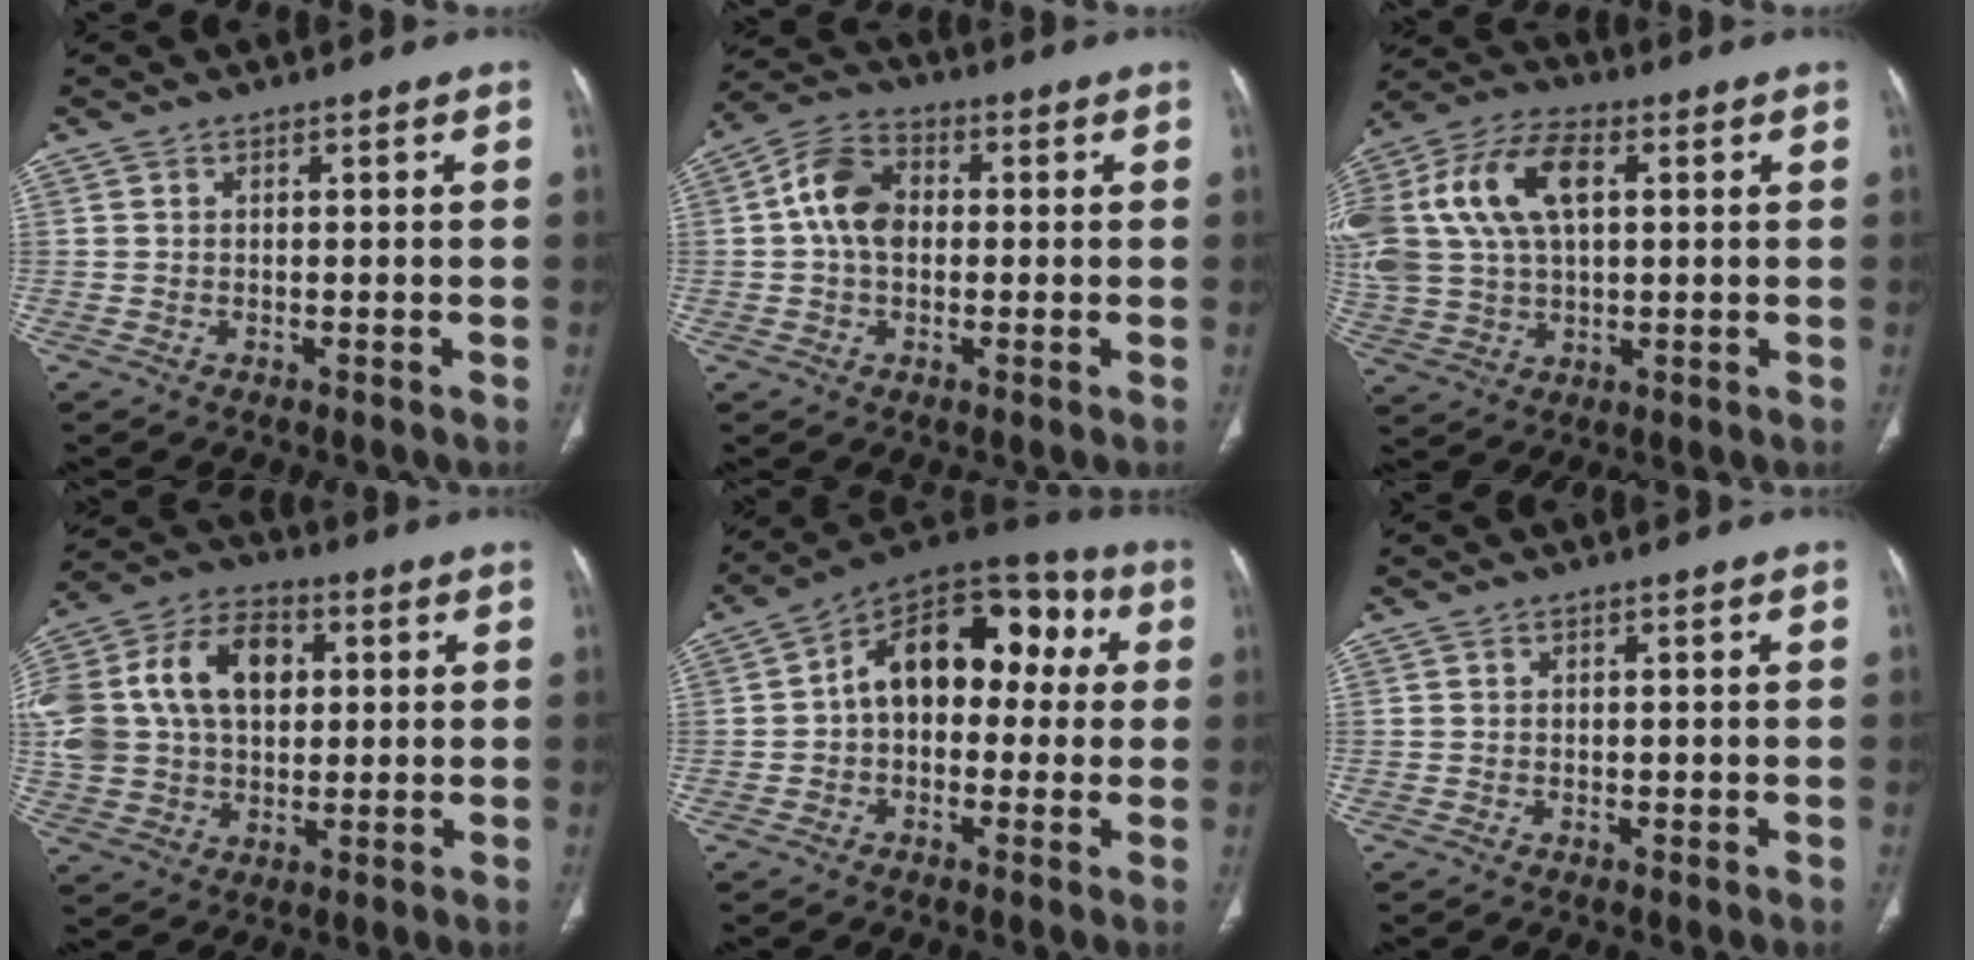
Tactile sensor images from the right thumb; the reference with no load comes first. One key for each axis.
{"total": 9.2, "fx": 0.6, "fy": 6.5, "fz": 6.5, "tx": -0.112, "ty": 0.023, "tz": 0.003}
{"total": 22.6, "fx": 5.6, "fy": 13.6, "fz": 17.1, "tx": -0.391, "ty": 0.029, "tz": 0.104}
{"total": 26.8, "fx": 5.8, "fy": 19.0, "fz": 18.0, "tx": -0.405, "ty": 0.058, "tz": 0.116}
{"total": 17.2, "fx": 2.0, "fy": 11.1, "fz": 13.0, "tx": -0.145, "ty": 0.055, "tz": 0.016}
{"total": 0.5, "fx": -0.2, "fy": 0.3, "fz": 0.4, "tx": -0.005, "ty": 0.000, "tz": -0.004}